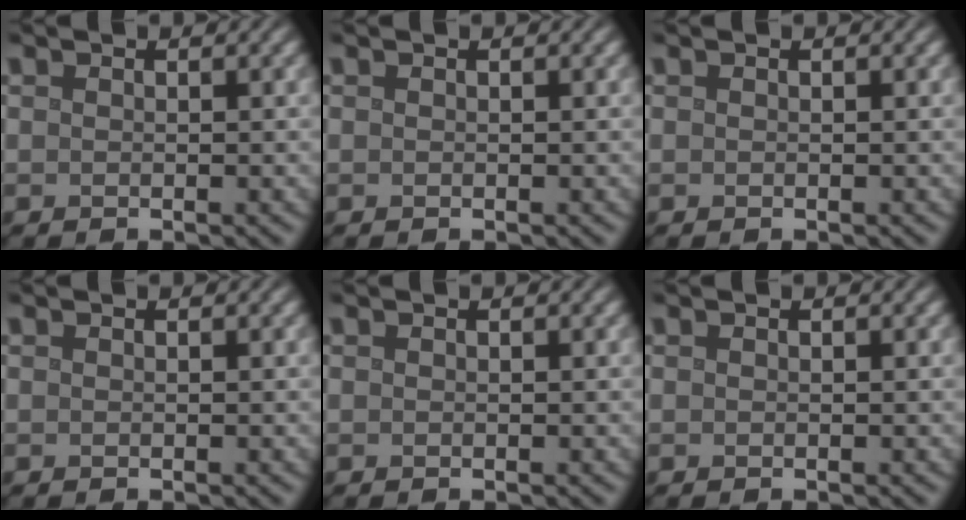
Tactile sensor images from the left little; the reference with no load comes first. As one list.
[{"total": 0.0}, {"total": 0.0}, {"total": 0.0}, {"total": 0.0}, {"total": 0.0}]